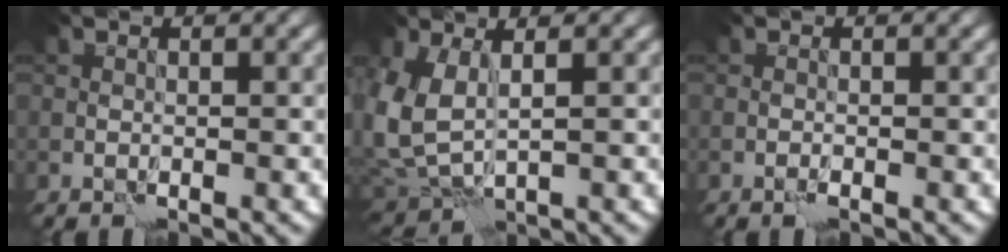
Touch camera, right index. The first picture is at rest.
{"total": 5.0, "force": [0.9, 2.8, 4.0], "torque": [-0.104, -0.017, 0.021]}
{"total": 0.0}